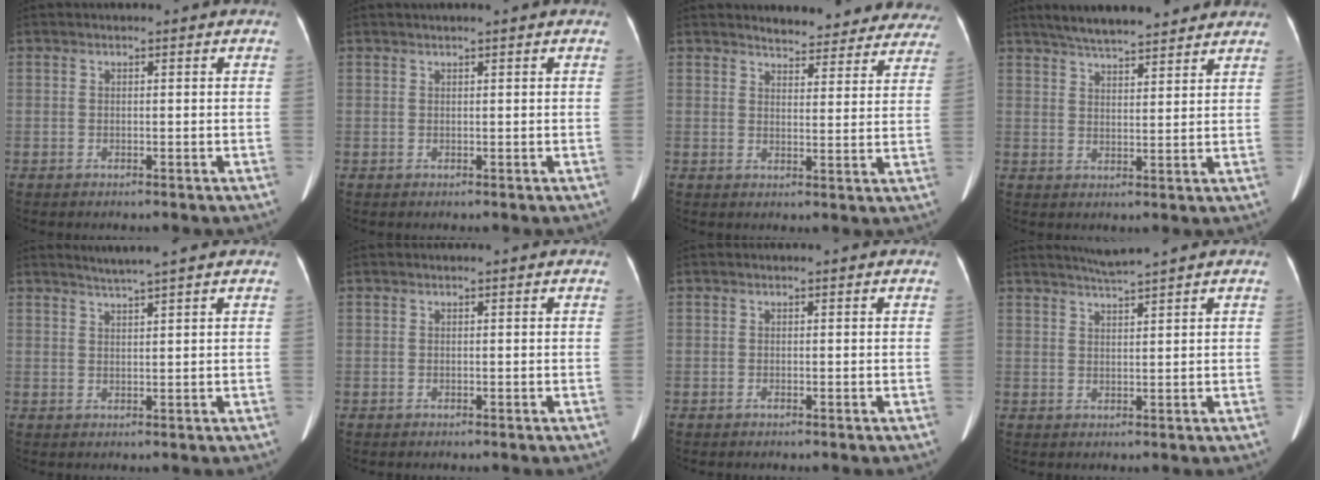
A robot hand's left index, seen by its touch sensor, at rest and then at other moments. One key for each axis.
{"total": 1.3, "fx": 1.1, "fy": -0.2, "fz": 0.8, "tx": -0.012, "ty": 0.017, "tz": 0.021}
{"total": 14.5, "fx": 13.6, "fy": 3.9, "fz": 2.8, "tx": 0.002, "ty": -0.023, "tz": 0.138}
{"total": 11.9, "fx": 10.4, "fy": 2.1, "fz": 5.3, "tx": -0.082, "ty": 0.026, "tz": 0.151}
{"total": 3.3, "fx": 2.8, "fy": -1.0, "fz": 1.4, "tx": -0.023, "ty": 0.008, "tz": 0.049}
{"total": 0.0}
{"total": 0.0}
{"total": 3.4, "fx": 3.0, "fy": -1.3, "fz": 0.9, "tx": -0.018, "ty": 0.000, "tz": 0.060}